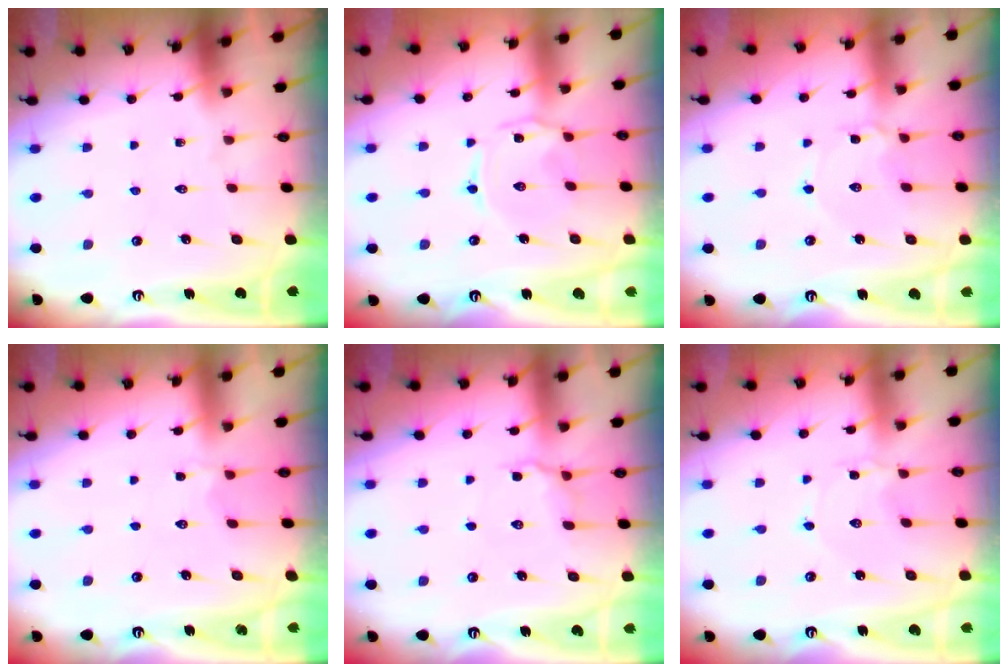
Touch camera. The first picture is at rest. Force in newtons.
{"total": 1.5, "press": 1.5, "slide": 0.3}
{"total": 3.1, "press": 3.1, "slide": 0.4}
{"total": 2.0, "press": 1.7, "slide": 1.0}
{"total": 5.8, "press": 5.6, "slide": 1.2}
{"total": 1.8, "press": 1.7, "slide": 0.3}